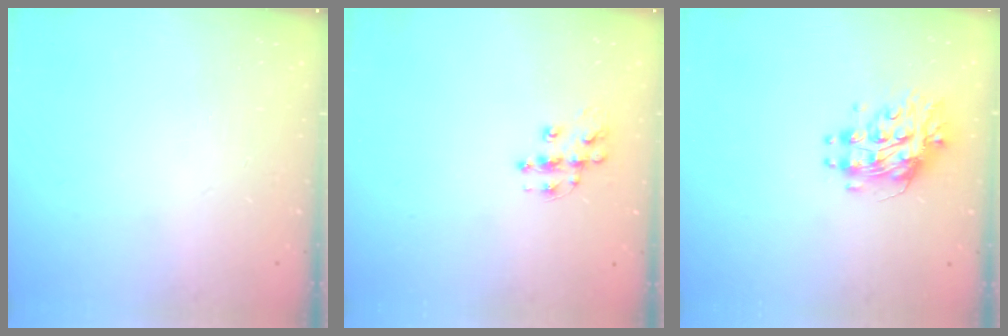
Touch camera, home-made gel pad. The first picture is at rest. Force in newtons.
{"total": 9.8, "press": 9.8, "slide": 0.6}
{"total": 9.0, "press": 9.0, "slide": 0.8}